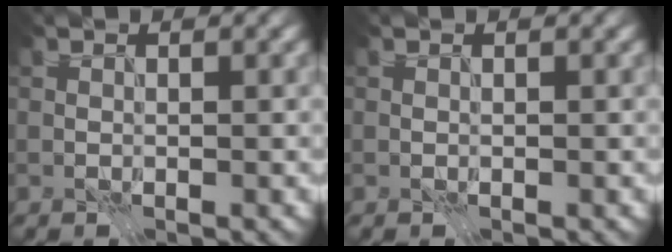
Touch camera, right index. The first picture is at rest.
{"total": 0.0}